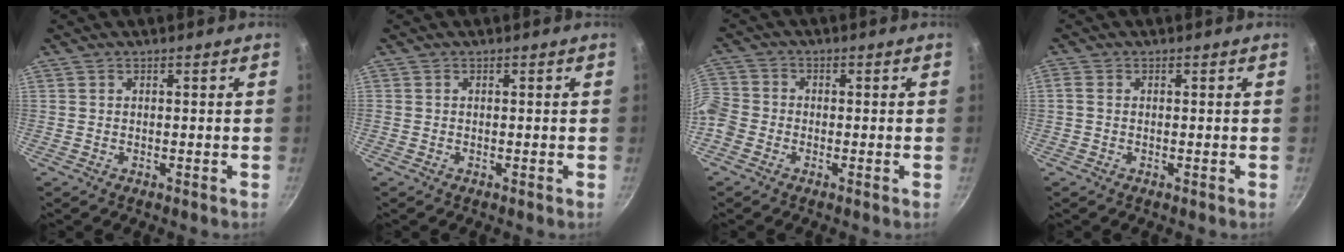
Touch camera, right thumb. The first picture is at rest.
{"total": 0.0}
{"total": 8.5, "force": [-3.0, 6.9, 3.9], "torque": [-0.093, 0.023, -0.080]}
{"total": 1.3, "force": [-0.1, 1.0, 0.8], "torque": [-0.018, 0.003, -0.005]}